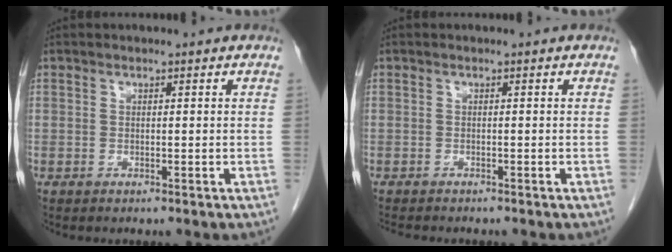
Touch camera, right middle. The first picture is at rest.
{"total": 3.7, "force": [-3.3, 0.8, 1.5], "torque": [-0.024, -0.008, -0.045]}